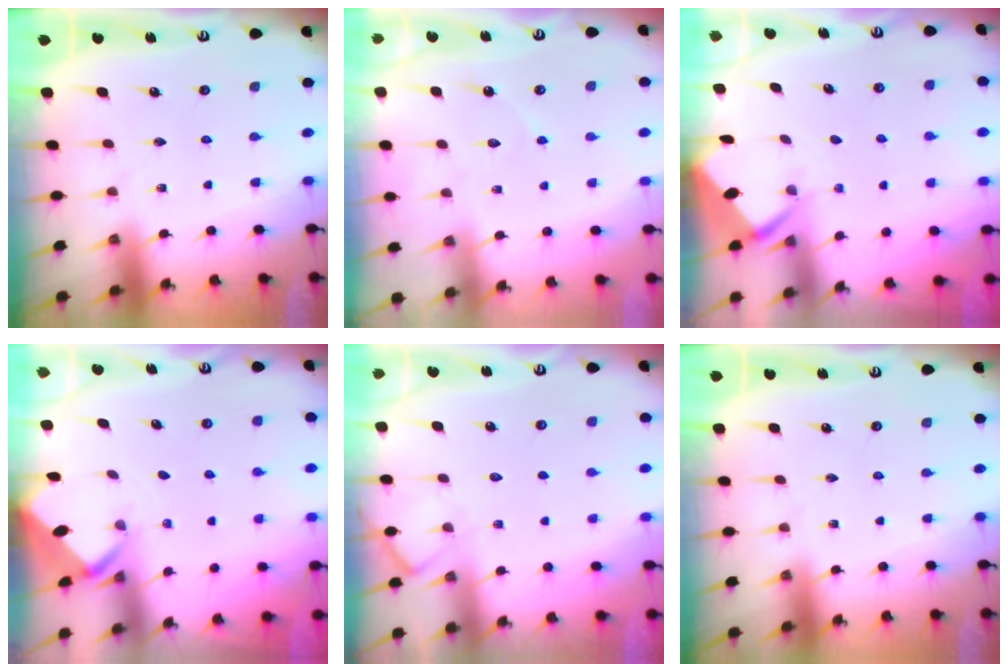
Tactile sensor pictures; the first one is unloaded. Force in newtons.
{"total": 4.3, "press": 4.3, "slide": 0.4}
{"total": 2.8, "press": 2.8, "slide": 0.2}
{"total": 2.2, "press": 2.2, "slide": 0.2}
{"total": 6.5, "press": 6.5, "slide": 0.8}
{"total": 0.0}